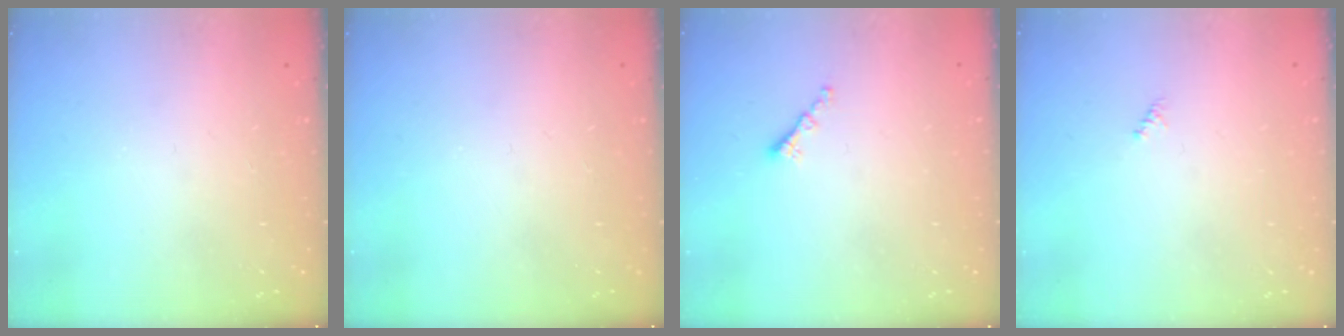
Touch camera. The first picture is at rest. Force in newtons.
{"total": 0.0}
{"total": 1.3, "press": 1.2, "slide": 0.5}
{"total": 0.0}